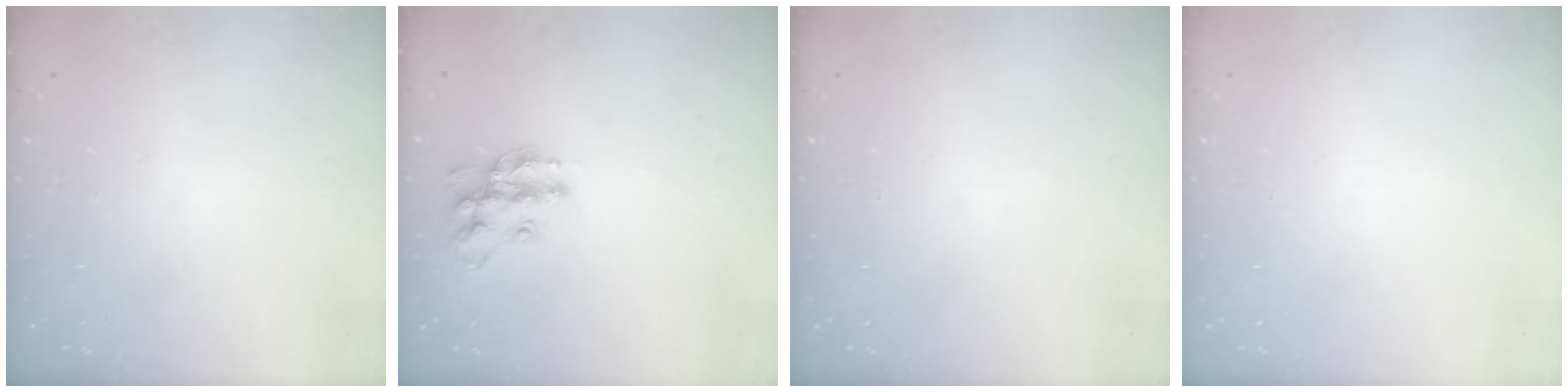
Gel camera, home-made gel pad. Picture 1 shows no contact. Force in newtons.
{"total": 12.6, "press": 12.5, "slide": 0.9}
{"total": 0.0}
{"total": 0.0}